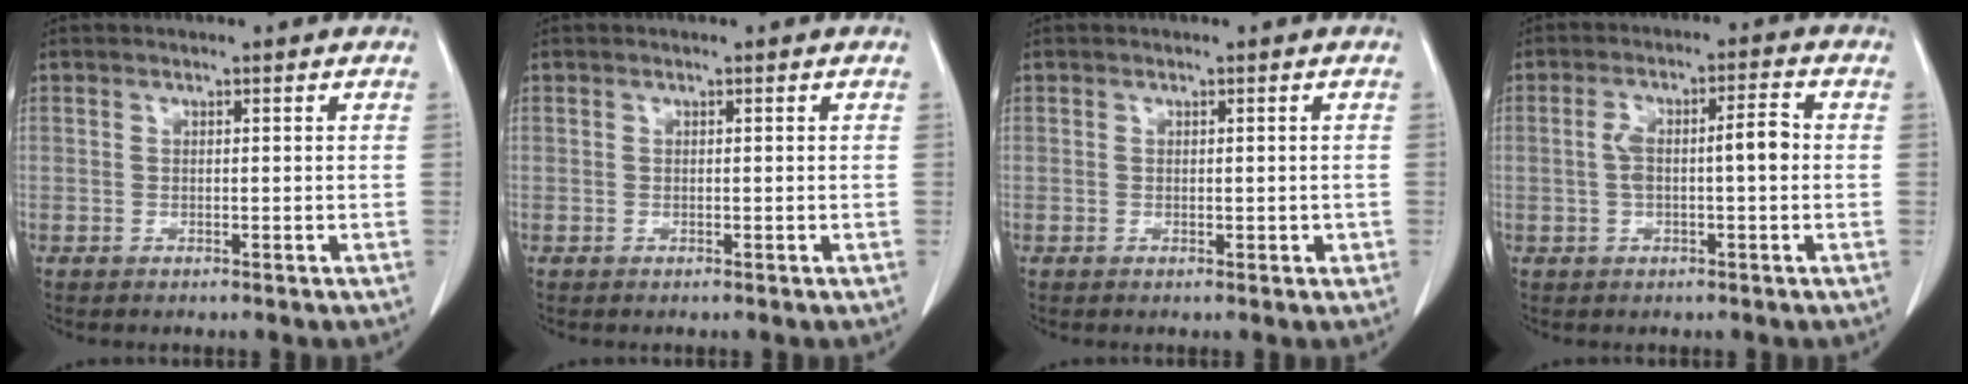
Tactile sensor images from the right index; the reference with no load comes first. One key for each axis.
{"total": 0.0}
{"total": 1.2, "fx": -0.1, "fy": 0.8, "fz": 0.8, "tx": -0.006, "ty": 0.000, "tz": 0.000}
{"total": 6.1, "fx": -0.2, "fy": 1.3, "fz": 5.9, "tx": -0.115, "ty": 0.025, "tz": -0.002}